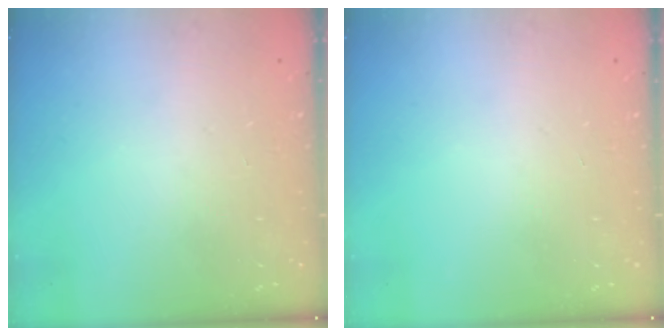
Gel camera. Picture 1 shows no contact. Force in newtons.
{"total": 0.0}